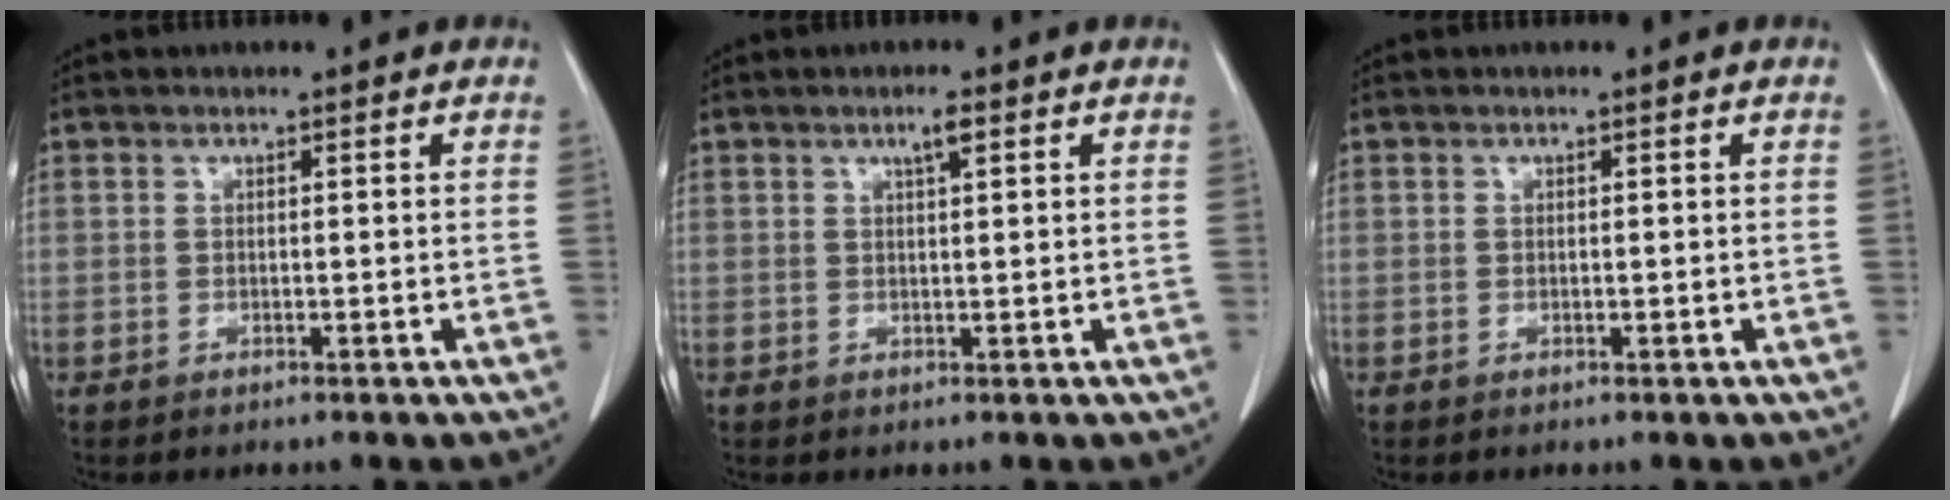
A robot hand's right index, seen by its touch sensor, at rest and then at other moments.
{"total": 1.9, "force": [1.0, 0.1, 1.6], "torque": [-0.031, 0.001, 0.016]}
{"total": 0.0}